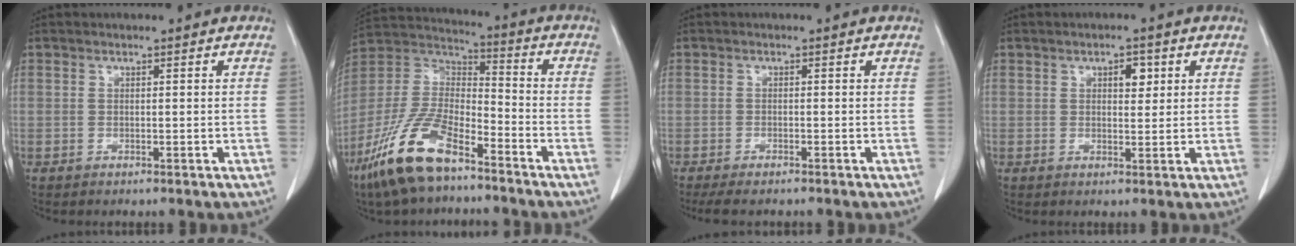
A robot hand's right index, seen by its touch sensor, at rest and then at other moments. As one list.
[{"total": 15.6, "force": [-10.1, 5.1, 10.7], "torque": [-0.236, -0.005, -0.193]}, {"total": 4.7, "force": [-4.0, 0.9, 2.3], "torque": [-0.036, -0.012, -0.057]}, {"total": 2.8, "force": [1.1, 1.4, 2.2], "torque": [-0.032, 0.000, 0.016]}]